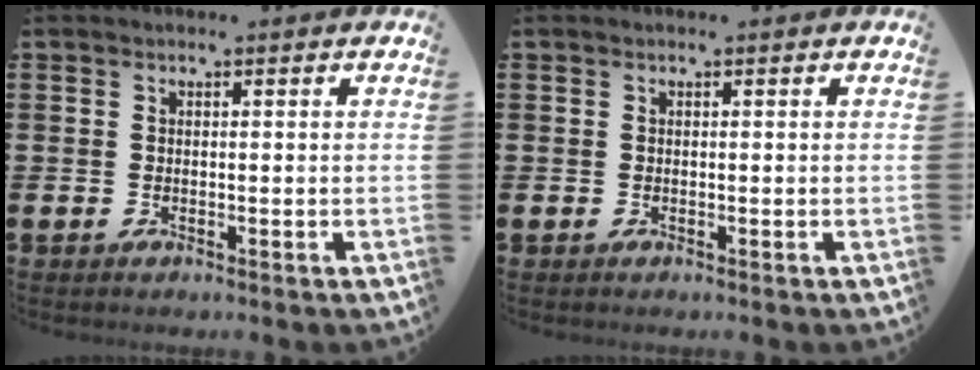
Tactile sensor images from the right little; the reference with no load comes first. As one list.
[{"total": 0.0}]